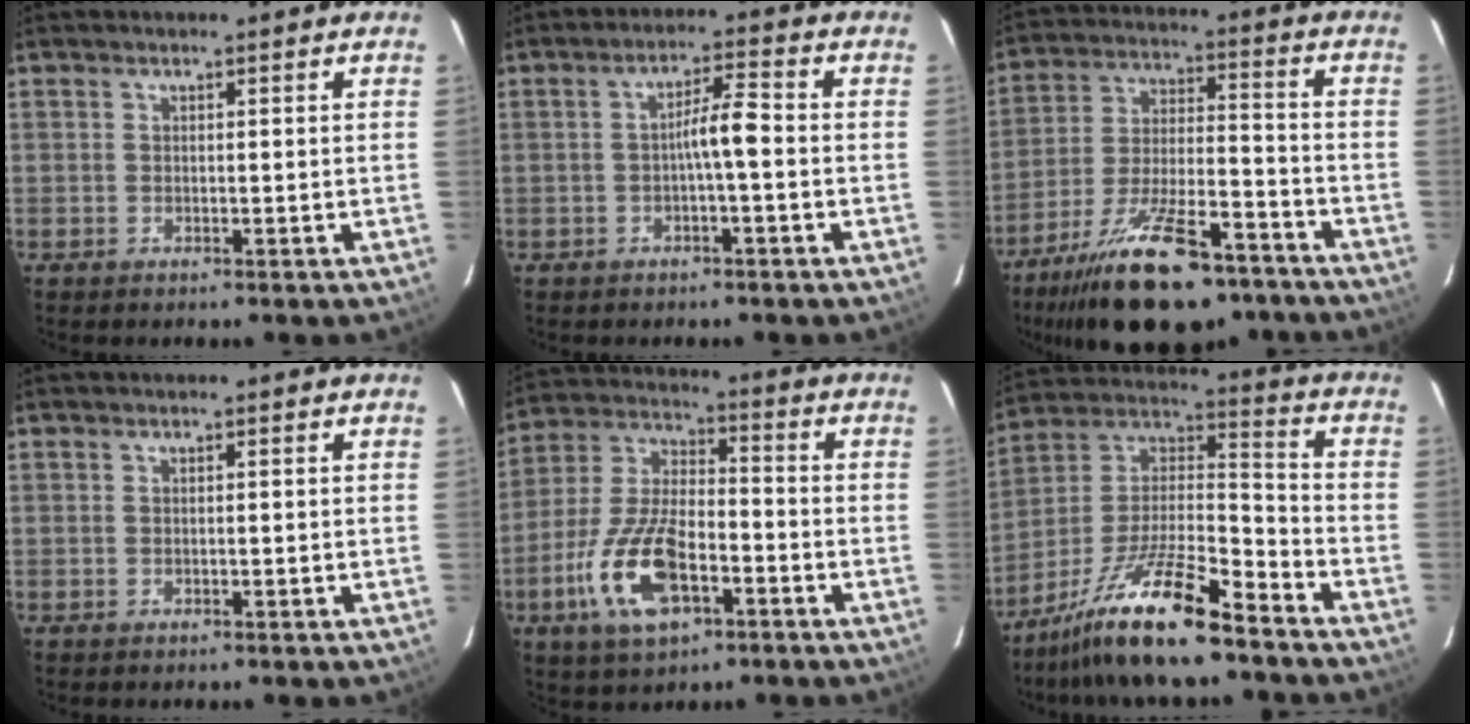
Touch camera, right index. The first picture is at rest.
{"total": 4.4, "force": [-0.7, 0.3, 4.4], "torque": [-0.070, 0.013, -0.010]}
{"total": 18.0, "force": [-12.9, 4.4, 11.8], "torque": [-0.209, -0.012, -0.225]}
{"total": 0.0}
{"total": 14.0, "force": [-5.9, 5.6, 11.4], "torque": [-0.245, 0.004, -0.106]}
{"total": 16.4, "force": [-12.0, 1.9, 11.0], "torque": [-0.214, -0.003, -0.215]}